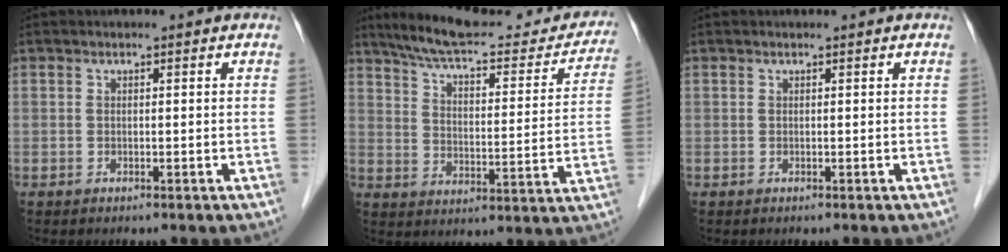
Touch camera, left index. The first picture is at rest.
{"total": 22.7, "force": [20.1, 5.1, 9.3], "torque": [-0.132, -0.007, 0.263]}
{"total": 0.0}